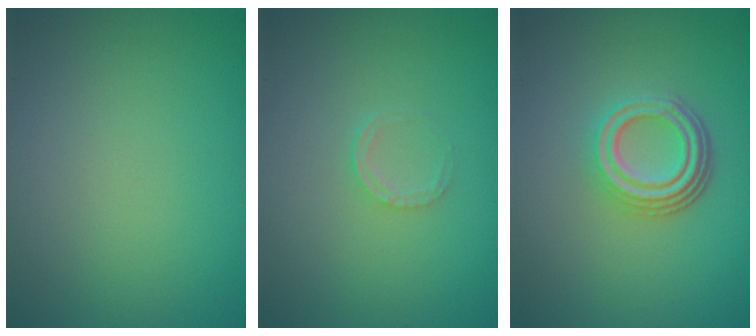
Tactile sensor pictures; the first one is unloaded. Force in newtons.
{"total": 1.3, "press": 1.3, "slide": 0.2}
{"total": 4.2, "press": 3.2, "slide": 2.8}